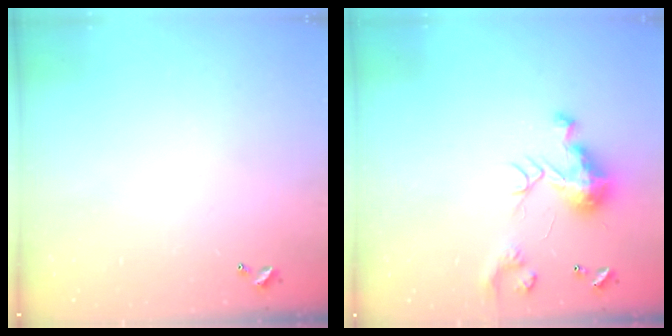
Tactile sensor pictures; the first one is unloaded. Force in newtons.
{"total": 9.7, "press": 9.7, "slide": 0.8}